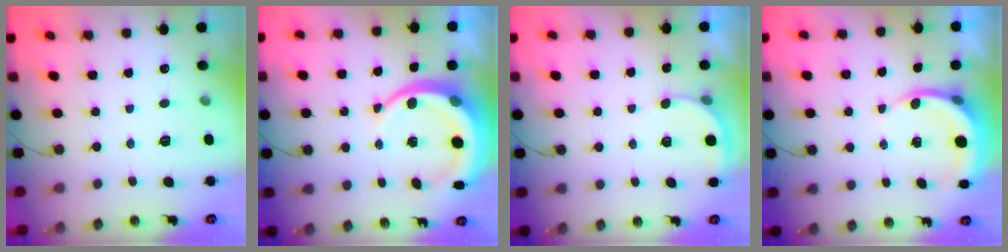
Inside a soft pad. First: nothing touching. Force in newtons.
{"total": 12.6, "press": 12.3, "slide": 2.6}
{"total": 3.4, "press": 3.4, "slide": 0.3}
{"total": 5.1, "press": 5.0, "slide": 0.7}